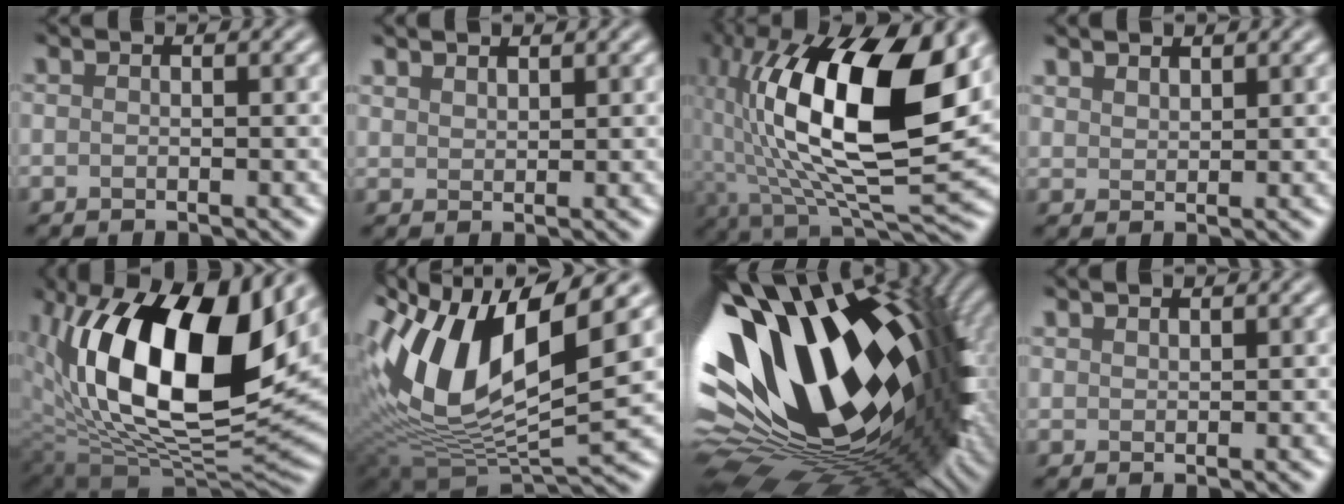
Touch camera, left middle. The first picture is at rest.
{"total": 1.7, "force": [1.6, -0.1, -0.3], "torque": [0.005, 0.010, 0.038]}
{"total": 16.0, "force": [2.6, 6.3, 14.4], "torque": [-0.264, 0.009, 0.046]}
{"total": 1.9, "force": [1.9, 0.0, -0.3], "torque": [0.002, 0.011, 0.045]}
{"total": 16.0, "force": [4.5, 7.9, 13.2], "torque": [-0.232, 0.001, 0.082]}
{"total": 12.2, "force": [3.4, 5.4, 10.4], "torque": [-0.207, 0.006, 0.072]}
{"total": 19.9, "force": [3.2, 9.2, 17.3], "torque": [-0.286, -0.002, 0.049]}
{"total": 1.1, "force": [1.0, -0.2, -0.4], "torque": [0.008, 0.010, 0.025]}